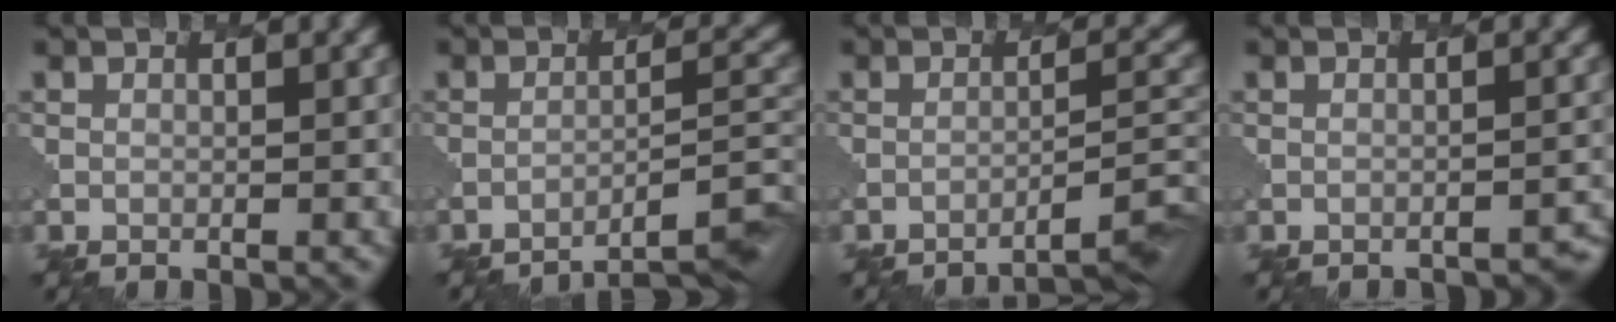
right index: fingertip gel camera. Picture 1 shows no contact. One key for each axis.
{"total": 6.8, "fx": -5.2, "fy": 1.3, "fz": 4.2, "tx": -0.057, "ty": 0.013, "tz": -0.065}
{"total": 5.7, "fx": -4.2, "fy": 0.9, "fz": 3.7, "tx": -0.046, "ty": 0.017, "tz": -0.056}
{"total": 3.1, "fx": -2.9, "fy": 0.6, "fz": 0.9, "tx": -0.006, "ty": 0.020, "tz": -0.032}